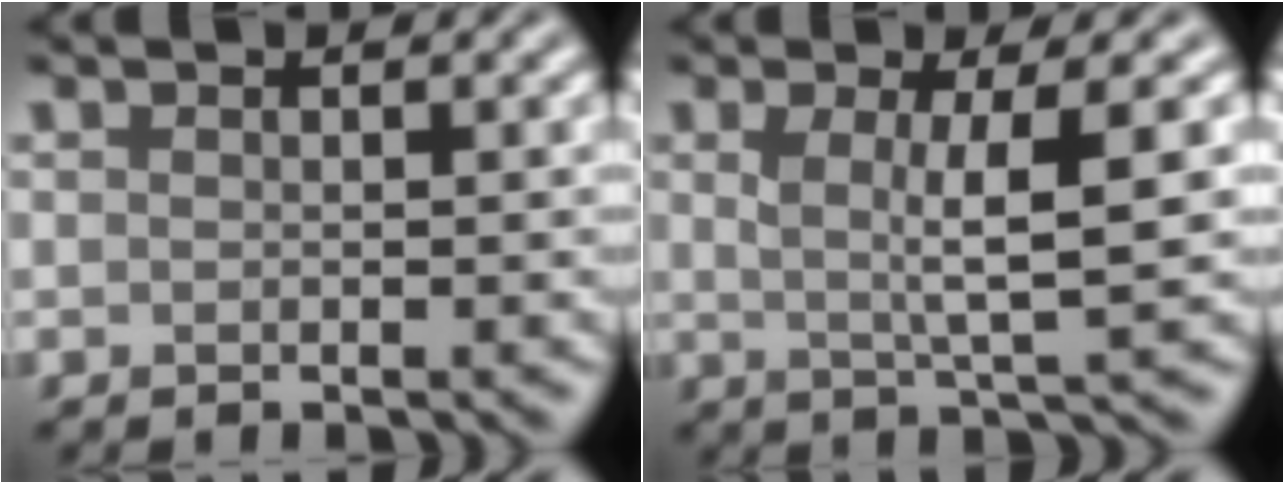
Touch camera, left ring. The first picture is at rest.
{"total": 4.4, "force": [0.6, 0.9, 4.2], "torque": [-0.068, -0.002, 0.010]}